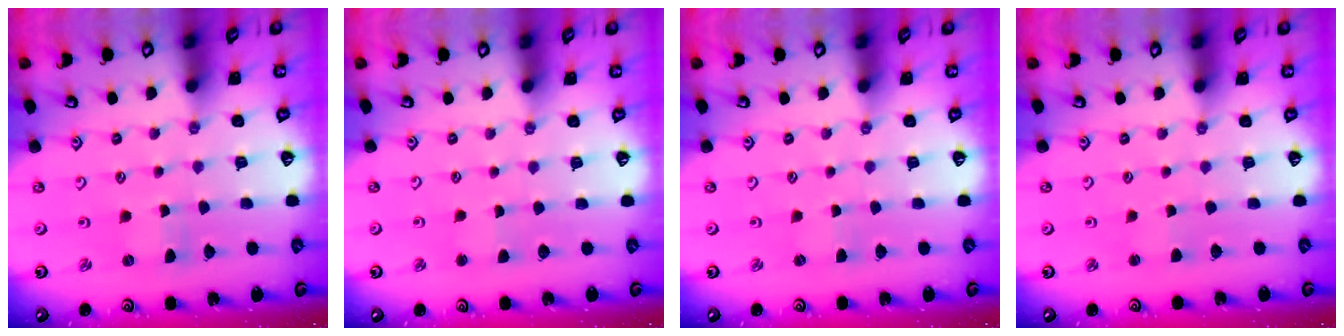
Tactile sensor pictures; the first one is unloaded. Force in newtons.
{"total": 1.2, "press": 1.2, "slide": 0.2}
{"total": 1.3, "press": 1.2, "slide": 0.2}
{"total": 1.8, "press": 1.8, "slide": 0.2}